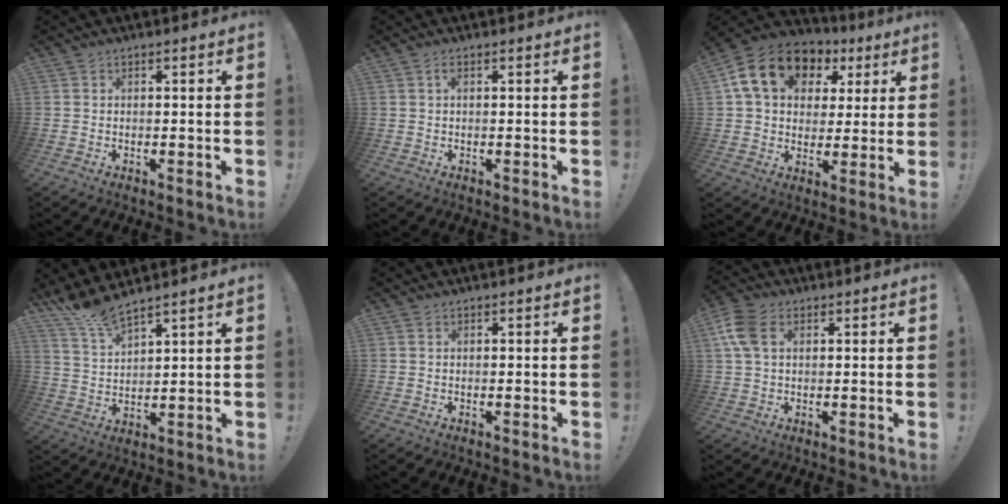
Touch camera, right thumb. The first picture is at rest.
{"total": 1.3, "force": [0.2, 0.2, 1.3], "torque": [-0.027, 0.002, 0.002]}
{"total": 17.9, "force": [7.3, 12.9, 10.1], "torque": [-0.163, -0.013, 0.140]}
{"total": 7.6, "force": [7.0, 0.9, 2.9], "torque": [-0.061, -0.047, 0.129]}
{"total": 0.0}
{"total": 8.6, "force": [2.7, 5.7, 5.9], "torque": [-0.122, 0.003, 0.052]}